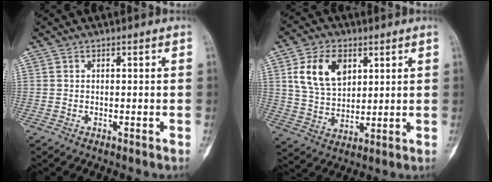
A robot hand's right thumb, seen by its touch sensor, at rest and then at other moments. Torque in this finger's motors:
{"motor_torque": [-0.23, 1.45, 0.30, -0.11, 0.06]}